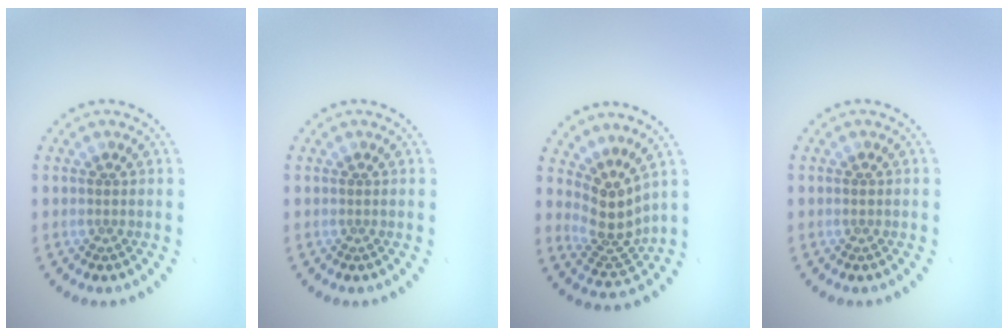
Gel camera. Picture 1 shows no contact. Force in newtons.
{"total": 0.0}
{"total": 3.8, "press": 2.9, "slide": 2.6}
{"total": 0.5, "press": 0.4, "slide": 0.3}